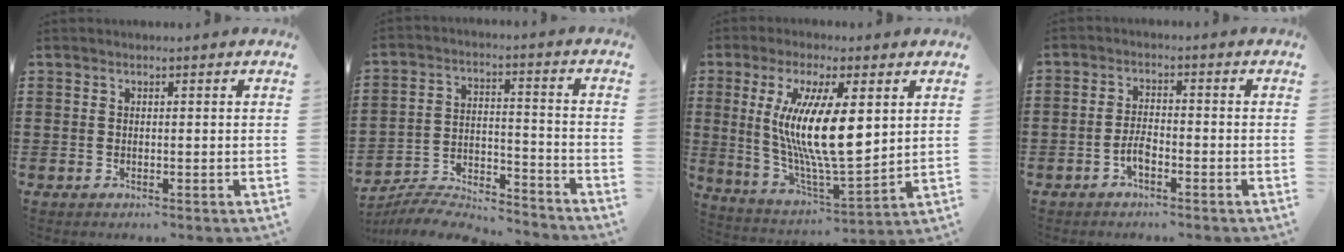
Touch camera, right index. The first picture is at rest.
{"total": 6.2, "force": [-6.1, 0.7, 0.9], "torque": [-0.023, 0.004, -0.126]}
{"total": 13.9, "force": [3.4, 3.8, 12.9], "torque": [-0.272, -0.014, 0.057]}
{"total": 3.0, "force": [-1.7, 1.3, 2.0], "torque": [-0.046, 0.003, -0.035]}